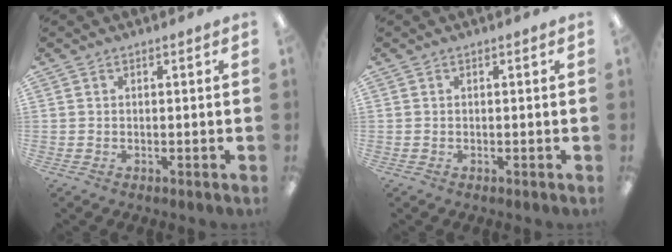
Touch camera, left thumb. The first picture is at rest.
{"total": 0.0}